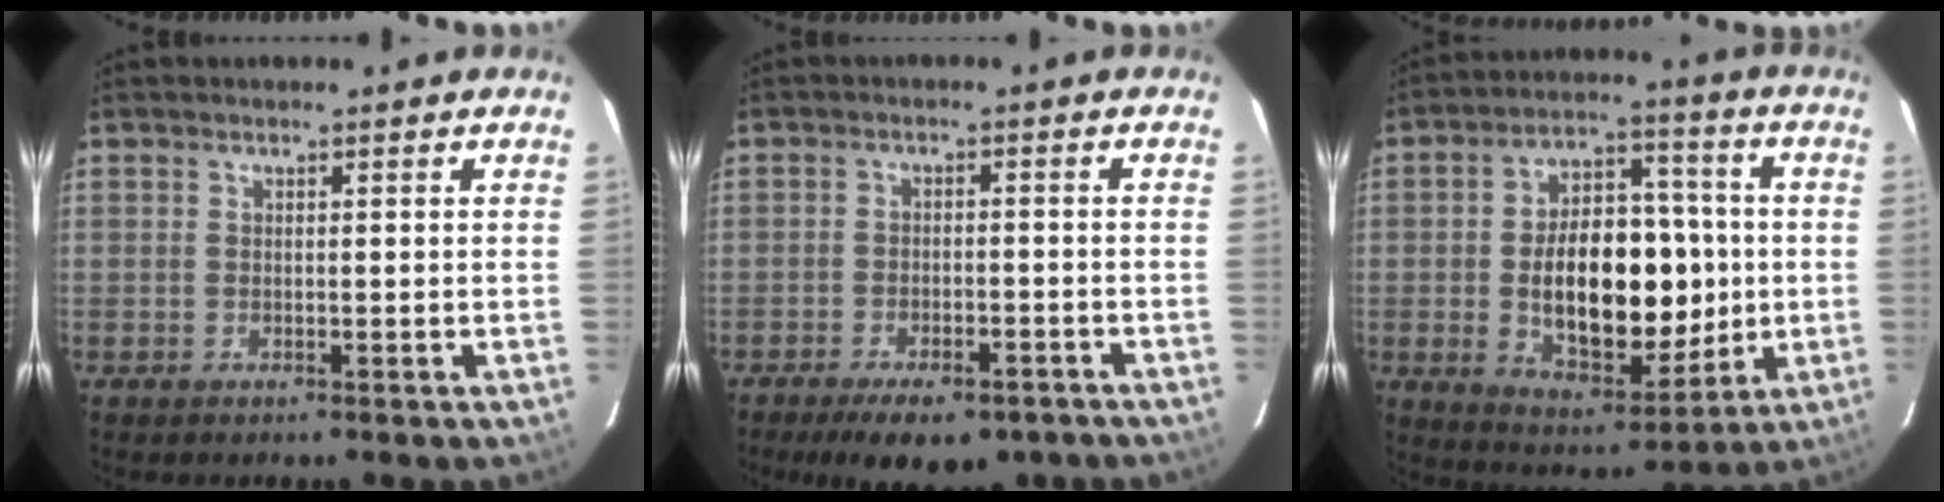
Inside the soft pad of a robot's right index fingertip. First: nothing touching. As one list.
[{"total": 11.9, "force": [-8.8, 4.7, 6.5], "torque": [-0.135, -0.016, -0.119]}, {"total": 19.2, "force": [-1.6, 11.0, 15.7], "torque": [-0.272, 0.015, -0.009]}]